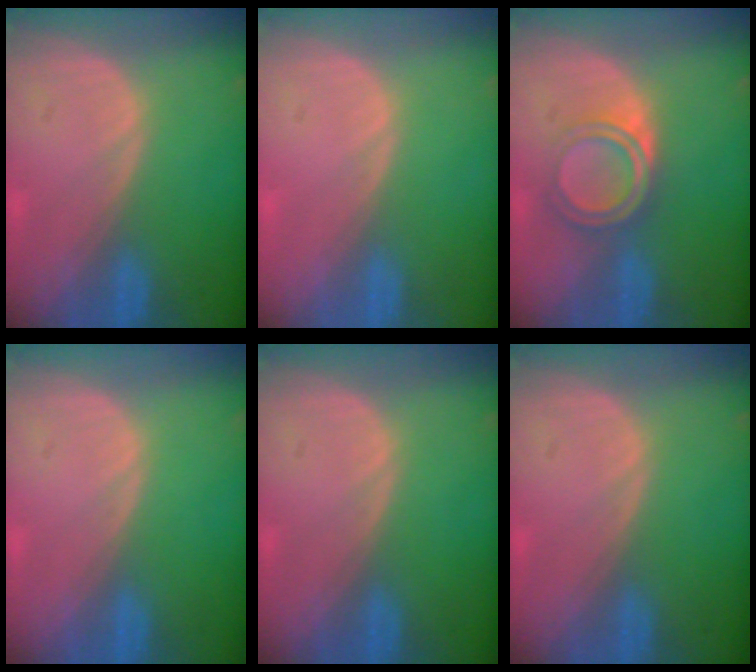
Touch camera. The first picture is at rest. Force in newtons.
{"total": 0.5, "press": 0.0, "slide": 0.5}
{"total": 4.9, "press": 4.8, "slide": 1.4}
{"total": 0.0}
{"total": 0.0}
{"total": 0.0}